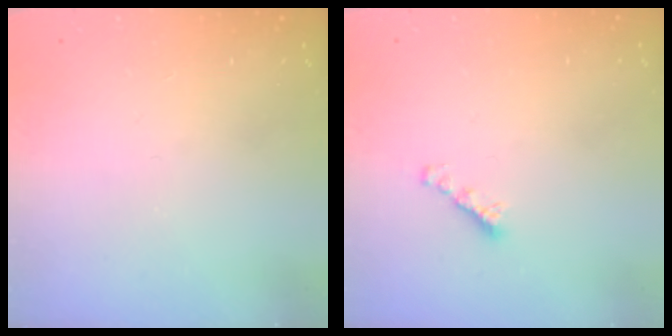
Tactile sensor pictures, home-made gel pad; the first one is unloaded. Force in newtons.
{"total": 2.2, "press": 2.1, "slide": 0.5}